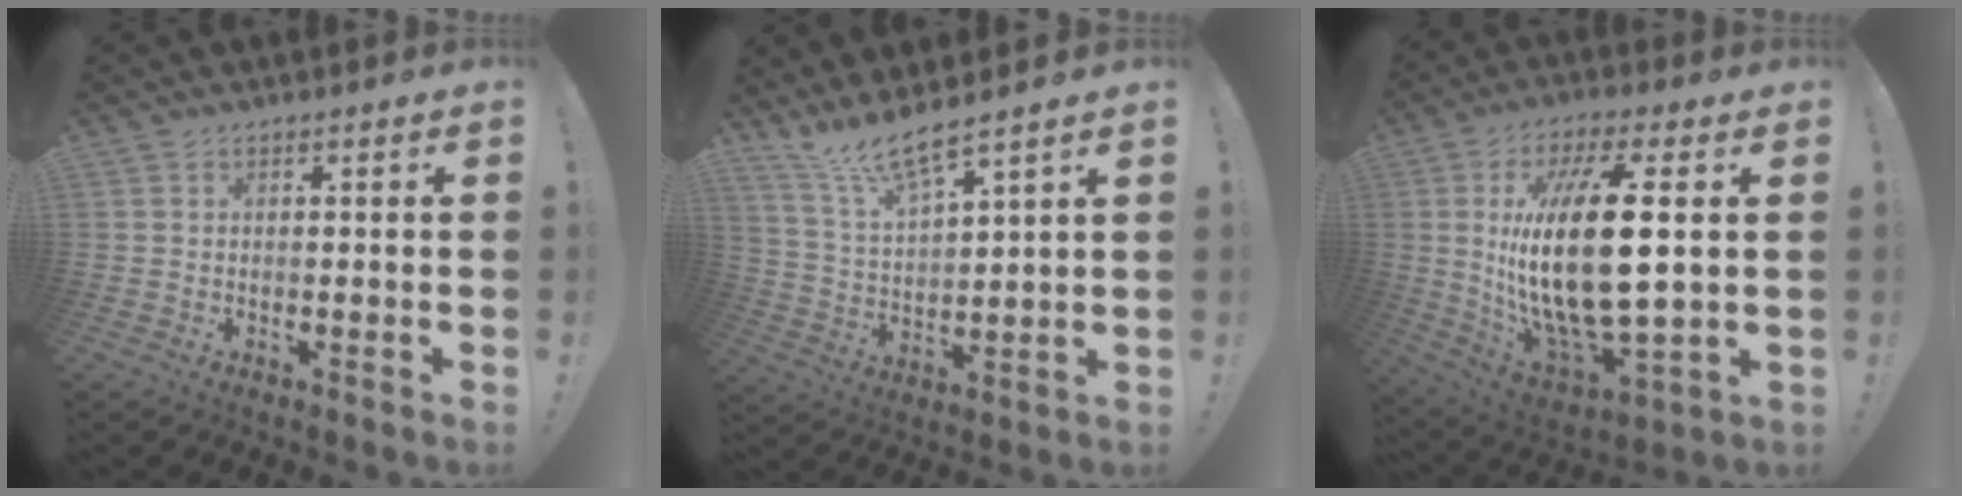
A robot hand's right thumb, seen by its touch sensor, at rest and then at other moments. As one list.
[{"total": 10.2, "force": [9.2, 0.7, 4.3], "torque": [-0.106, -0.059, 0.166]}, {"total": 24.7, "force": [2.7, 9.3, 22.7], "torque": [-0.466, -0.016, 0.038]}]